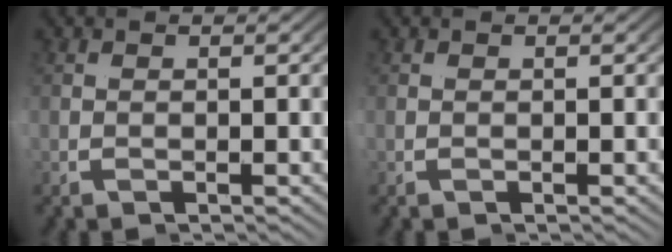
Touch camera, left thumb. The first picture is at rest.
{"total": 0.0}